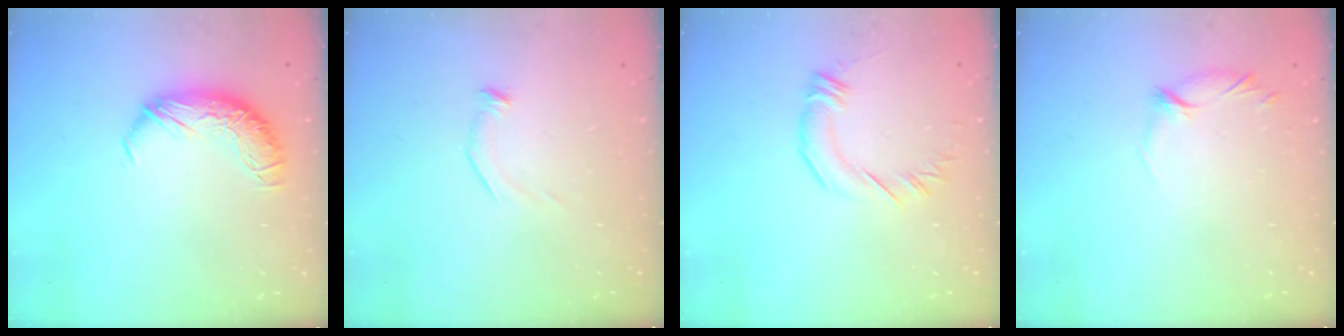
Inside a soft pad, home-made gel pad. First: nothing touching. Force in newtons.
{"total": 7.1, "press": 7.0, "slide": 1.1}
{"total": 2.5, "press": 2.4, "slide": 0.3}
{"total": 6.4, "press": 6.3, "slide": 1.0}